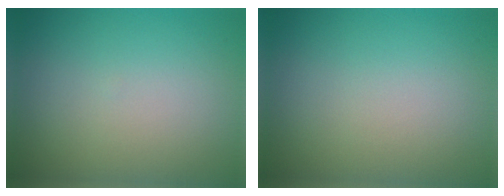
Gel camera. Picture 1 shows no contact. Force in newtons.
{"total": 0.0}